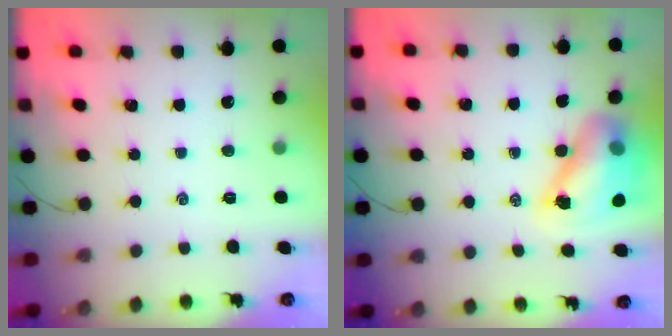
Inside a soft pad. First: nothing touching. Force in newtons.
{"total": 12.8, "press": 12.2, "slide": 3.6}